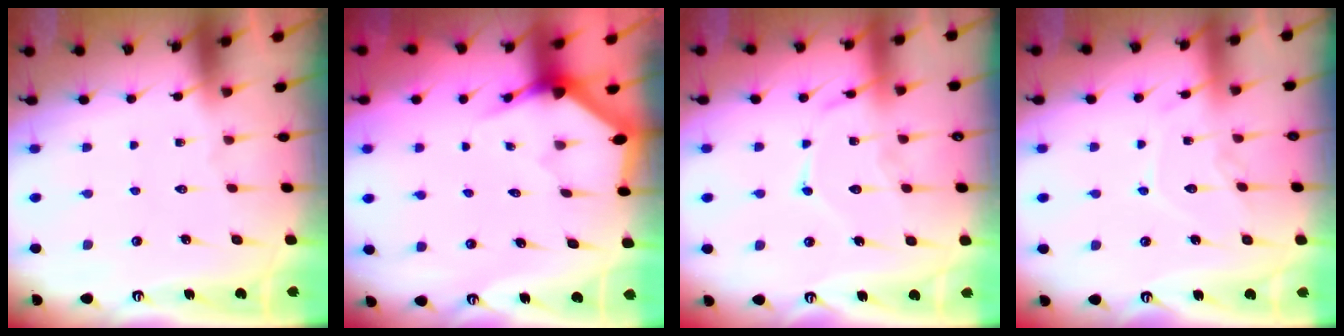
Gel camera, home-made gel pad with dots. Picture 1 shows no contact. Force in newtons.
{"total": 3.4, "press": 3.4, "slide": 0.1}
{"total": 12.4, "press": 12.4, "slide": 1.0}
{"total": 9.0, "press": 9.0, "slide": 0.1}